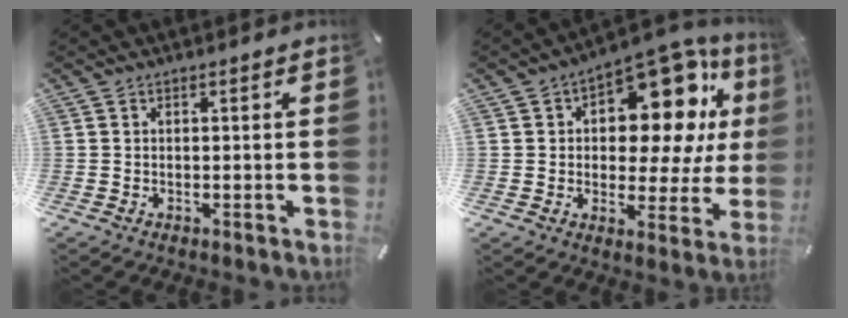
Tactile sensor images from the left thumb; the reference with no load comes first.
{"total": 18.6, "force": [8.0, 10.4, 13.1], "torque": [-0.164, -0.068, 0.131]}